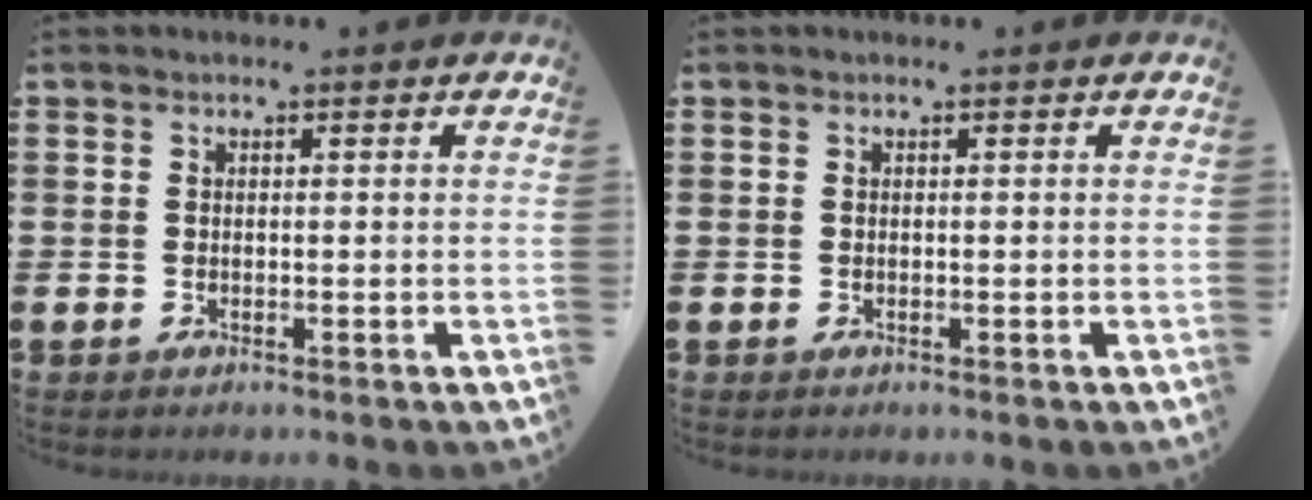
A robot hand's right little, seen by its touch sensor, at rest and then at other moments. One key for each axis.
{"total": 0.0}